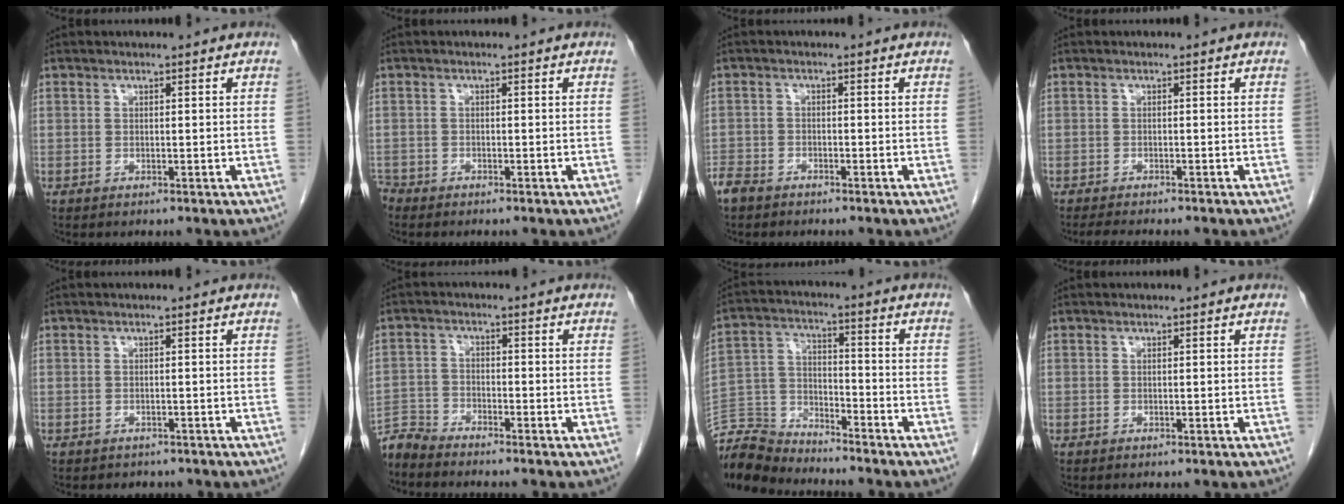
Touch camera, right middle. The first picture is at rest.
{"total": 1.7, "force": [-1.6, 0.5, 0.0], "torque": [0.001, -0.003, -0.029]}
{"total": 3.3, "force": [-2.9, 1.4, 0.7], "torque": [-0.015, -0.001, -0.054]}
{"total": 3.9, "force": [-3.4, 0.5, 1.8], "torque": [-0.028, -0.008, -0.048]}
{"total": 2.0, "force": [-1.7, 1.0, 0.1], "torque": [-0.012, -0.002, -0.022]}
{"total": 3.8, "force": [-3.8, -0.3, -0.4], "torque": [0.014, -0.015, -0.074]}
{"total": 9.4, "force": [-9.3, 1.2, 0.4], "torque": [-0.009, 0.007, -0.183]}
{"total": 0.0}